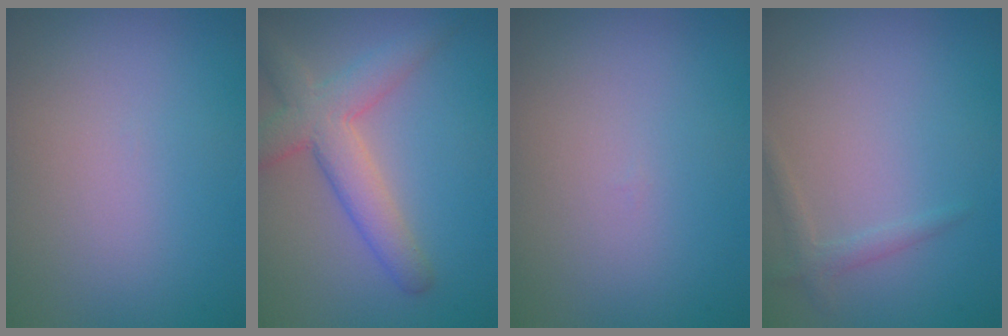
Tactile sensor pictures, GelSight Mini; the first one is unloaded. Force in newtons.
{"total": 5.1, "press": 5.0, "slide": 0.3}
{"total": 0.0}
{"total": 1.2, "press": 1.2, "slide": 0.1}